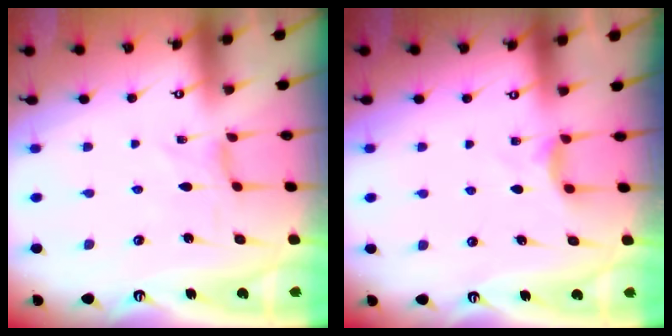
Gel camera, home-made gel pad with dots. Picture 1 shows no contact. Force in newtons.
{"total": 5.6, "press": 5.5, "slide": 0.7}